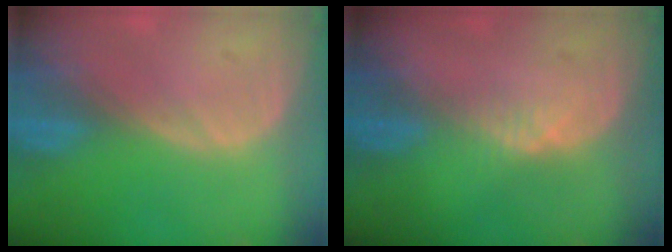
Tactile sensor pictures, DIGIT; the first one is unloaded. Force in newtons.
{"total": 1.7, "press": 1.5, "slide": 0.8}